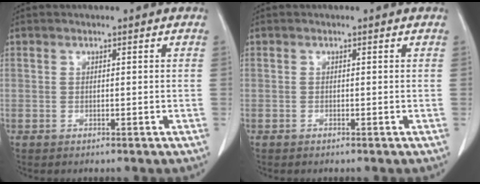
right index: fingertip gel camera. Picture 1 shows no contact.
{"total": 0.0}